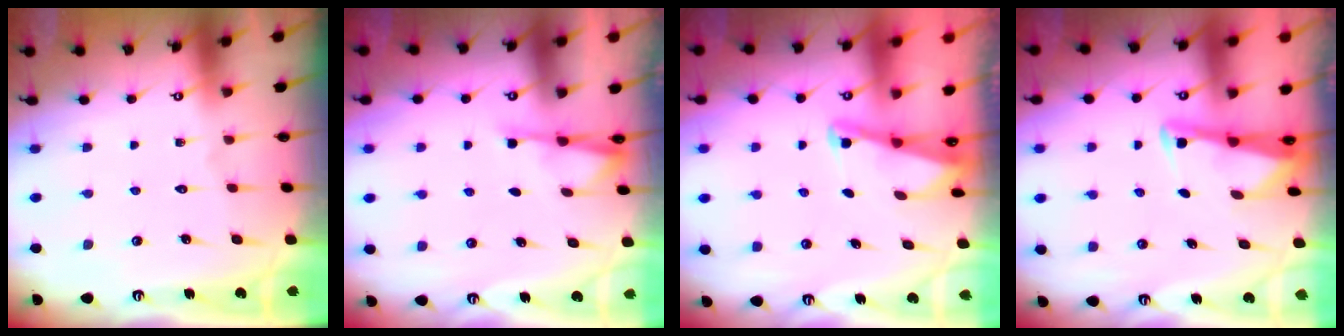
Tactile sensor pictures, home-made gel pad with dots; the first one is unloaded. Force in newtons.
{"total": 2.4, "press": 2.3, "slide": 0.4}
{"total": 2.1, "press": 2.0, "slide": 0.3}
{"total": 2.7, "press": 2.7, "slide": 0.1}